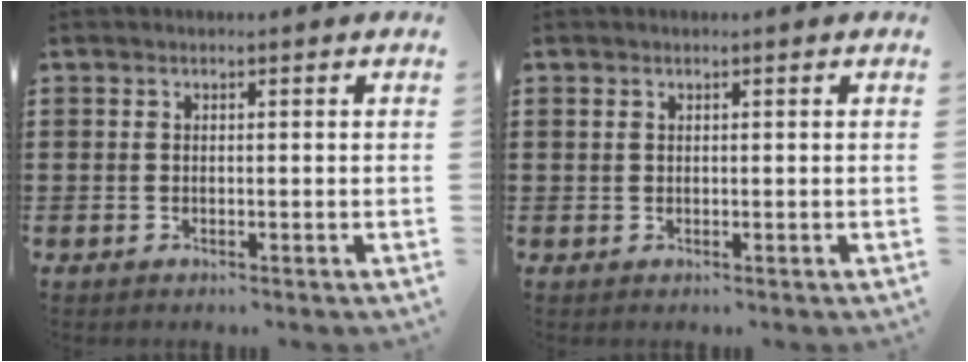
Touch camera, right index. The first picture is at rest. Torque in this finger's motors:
{"motor_torque": [-0.82, 0.88, -0.02, -0.01]}